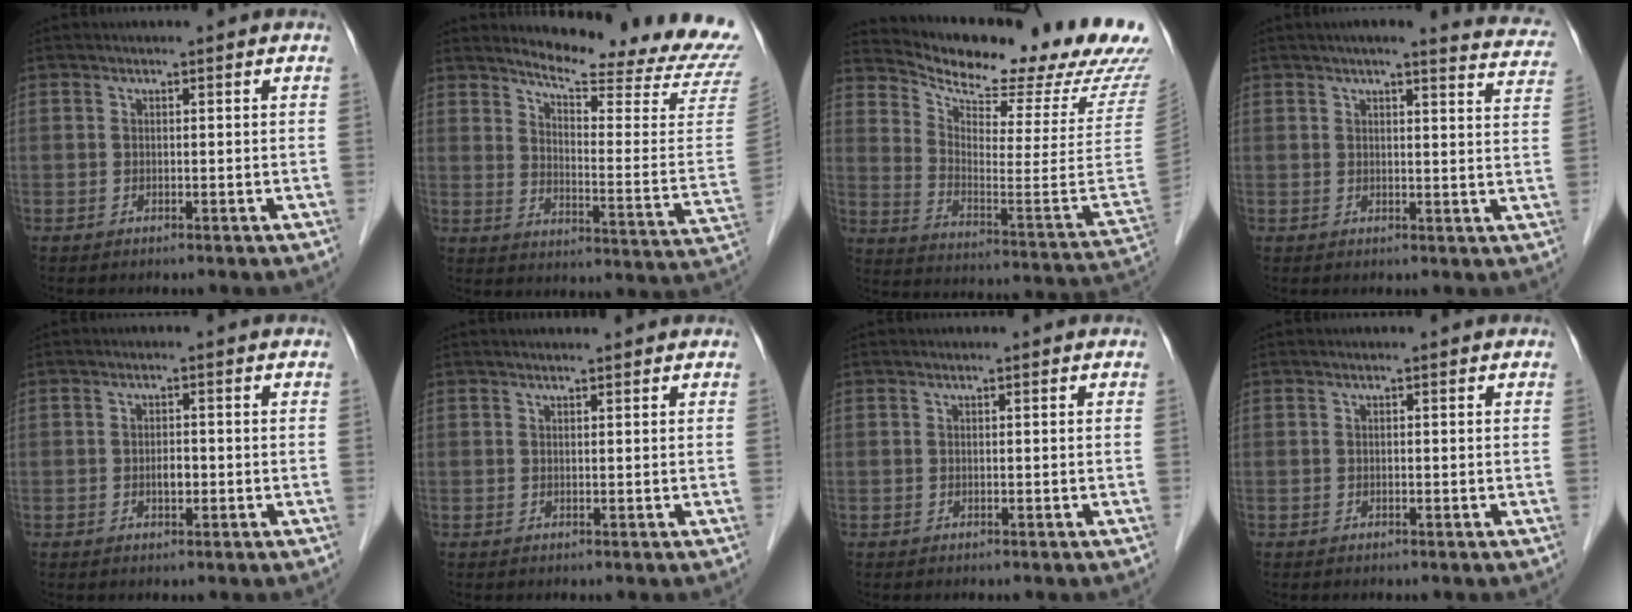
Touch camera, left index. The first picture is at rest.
{"total": 19.7, "force": [18.7, 0.1, 6.4], "torque": [-0.098, -0.126, 0.223]}
{"total": 26.6, "force": [23.5, 3.4, 12.1], "torque": [-0.199, -0.085, 0.309]}
{"total": 12.1, "force": [11.1, 1.5, 4.6], "torque": [-0.035, -0.014, 0.103]}
{"total": 1.7, "force": [-0.4, 0.8, 1.4], "torque": [-0.024, 0.003, -0.007]}
{"total": 2.4, "force": [2.2, 0.2, 1.0], "torque": [-0.010, 0.017, 0.029]}
{"total": 0.0}
{"total": 0.0}